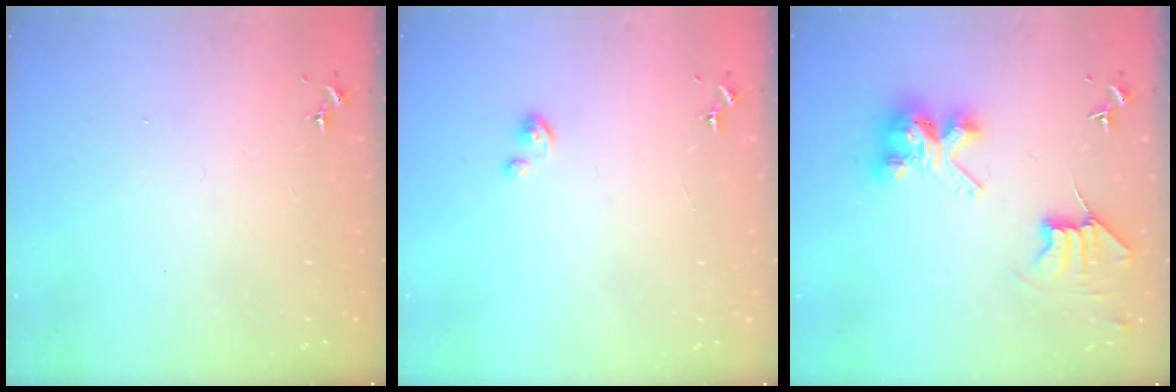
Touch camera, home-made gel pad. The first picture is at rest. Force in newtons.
{"total": 1.9, "press": 1.9, "slide": 0.2}
{"total": 8.9, "press": 8.9, "slide": 0.6}